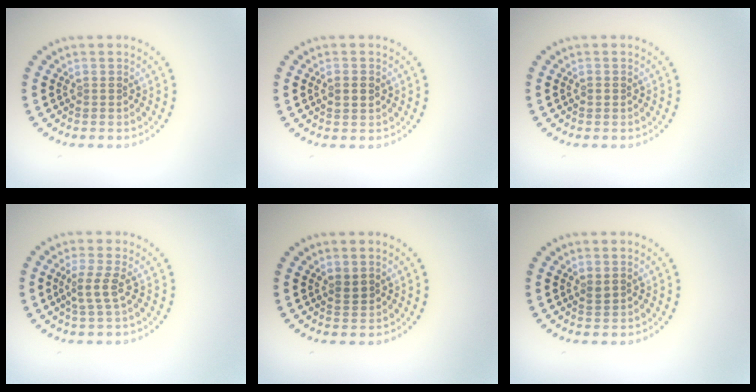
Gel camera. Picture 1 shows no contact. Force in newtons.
{"total": 1.4, "press": 1.4, "slide": 0.1}
{"total": 0.6, "press": 0.6, "slide": 0.1}
{"total": 2.1, "press": 1.5, "slide": 1.4}
{"total": 1.1, "press": 1.0, "slide": 0.5}
{"total": 0.8, "press": 0.8, "slide": 0.3}